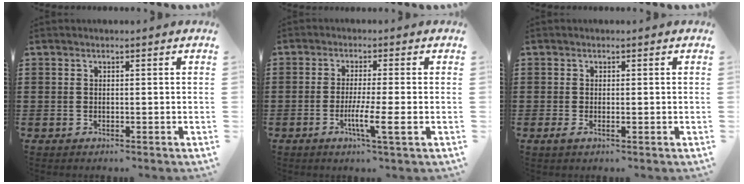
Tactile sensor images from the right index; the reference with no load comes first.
{"total": 5.7, "force": [-1.8, 0.2, 5.4], "torque": [-0.091, -0.010, -0.031]}
{"total": 1.0, "force": [-0.1, 0.3, 0.9], "torque": [-0.024, -0.005, -0.004]}